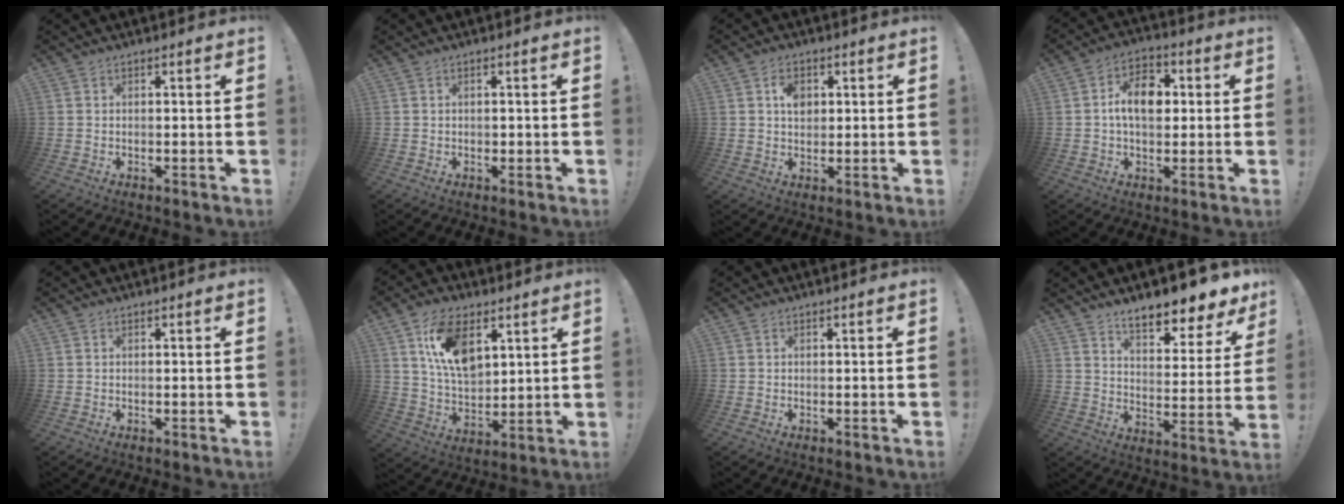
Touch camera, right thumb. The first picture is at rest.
{"total": 0.7, "force": [-0.1, 0.7, 0.1], "torque": [-0.002, 0.002, -0.002]}
{"total": 5.2, "force": [1.5, 3.9, 3.1], "torque": [-0.037, -0.001, 0.022]}
{"total": 11.1, "force": [1.1, 7.3, 8.3], "torque": [-0.124, 0.007, 0.019]}
{"total": 0.0}
{"total": 15.5, "force": [7.2, 9.3, 10.2], "torque": [-0.171, -0.022, 0.132]}
{"total": 0.0}
{"total": 10.3, "force": [8.4, 2.8, 5.1], "torque": [-0.071, -0.073, 0.144]}